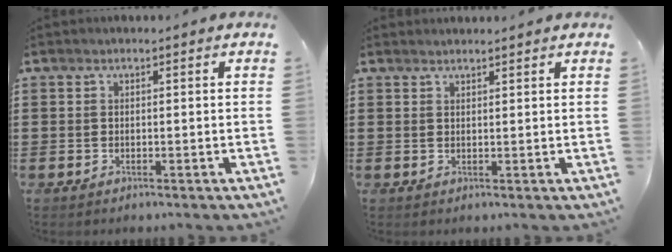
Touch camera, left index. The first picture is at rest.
{"total": 1.2, "force": [1.2, 0.0, 0.2], "torque": [-0.006, -0.001, 0.023]}